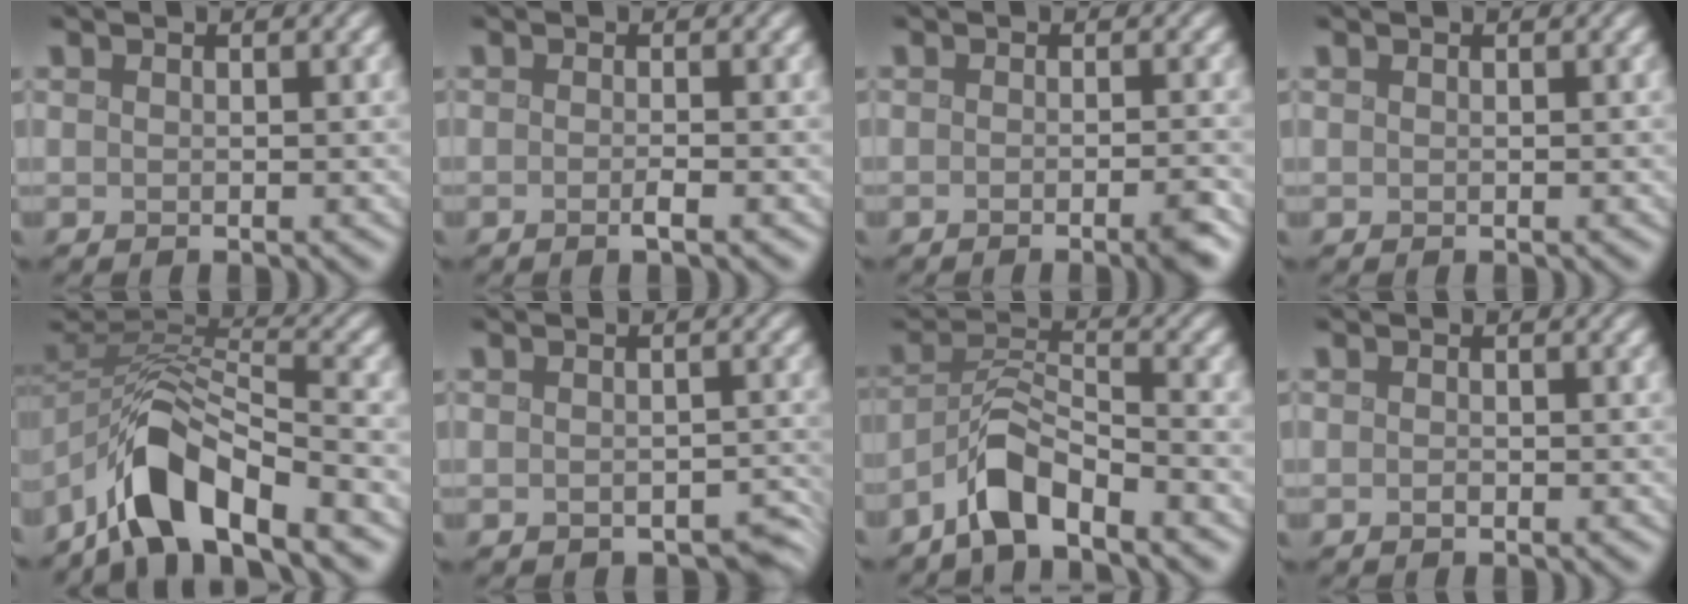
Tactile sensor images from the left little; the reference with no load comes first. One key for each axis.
{"total": 1.1, "fx": -0.8, "fy": 0.0, "fz": 0.7, "tx": -0.007, "ty": 0.001, "tz": -0.020}
{"total": 2.3, "fx": -1.2, "fy": 0.5, "fz": 1.9, "tx": -0.012, "ty": -0.002, "tz": -0.023}
{"total": 0.0}
{"total": 8.2, "fx": -6.2, "fy": 2.3, "fz": 4.8, "tx": -0.070, "ty": 0.008, "tz": -0.125}
{"total": 2.8, "fx": -1.7, "fy": 1.5, "fz": 1.6, "tx": -0.017, "ty": -0.013, "tz": -0.023}
{"total": 5.0, "fx": -4.1, "fy": 1.1, "fz": 2.5, "tx": -0.038, "ty": 0.012, "tz": -0.088}
{"total": 0.6, "fx": -0.4, "fy": 0.2, "fz": 0.2, "tx": -0.002, "ty": -0.001, "tz": -0.008}